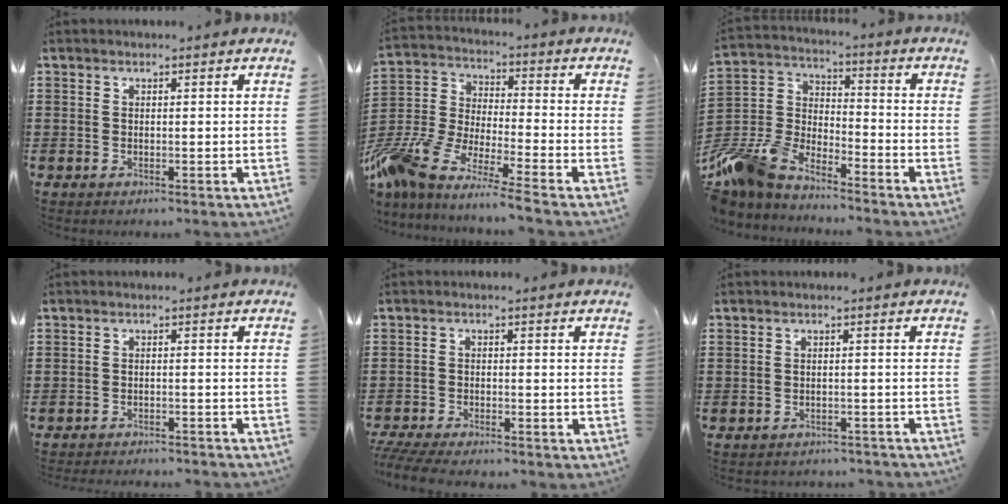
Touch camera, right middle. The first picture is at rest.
{"total": 8.3, "force": [-7.7, 0.3, 3.0], "torque": [-0.098, -0.015, -0.166]}
{"total": 9.3, "force": [-8.4, 2.7, 2.7], "torque": [-0.097, 0.003, -0.178]}
{"total": 1.9, "force": [-1.9, -0.1, 0.1], "torque": [-0.005, 0.000, -0.039]}
{"total": 3.2, "force": [-3.1, 0.1, 0.8], "torque": [-0.030, -0.007, -0.068]}
{"total": 1.5, "force": [-1.5, 0.1, 0.0], "torque": [-0.006, 0.001, -0.032]}